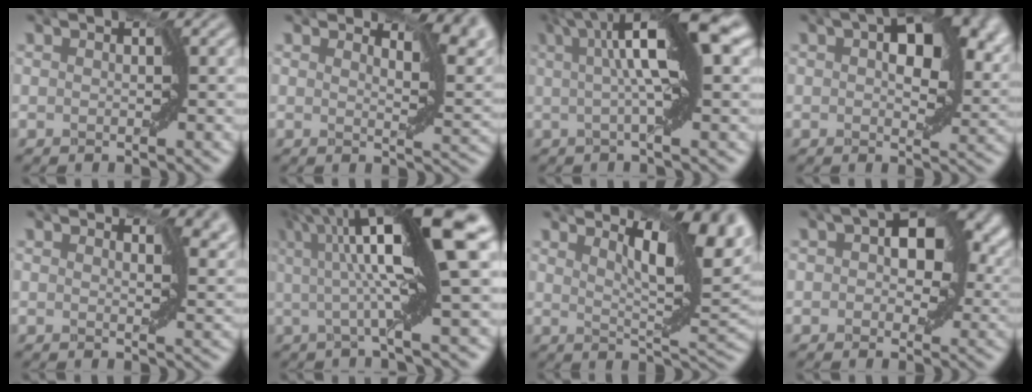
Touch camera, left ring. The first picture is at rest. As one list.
[{"total": 5.2, "force": [3.0, 2.2, 3.7], "torque": [-0.059, -0.001, 0.046]}, {"total": 8.3, "force": [2.4, 1.2, 7.9], "torque": [-0.120, 0.009, 0.032]}, {"total": 8.8, "force": [3.1, 4.6, 6.9], "torque": [-0.094, 0.007, 0.041]}, {"total": 4.2, "force": [2.1, 2.2, 2.9], "torque": [-0.040, -0.005, 0.030]}, {"total": 11.1, "force": [2.8, 1.4, 10.6], "torque": [-0.153, 0.008, 0.044]}, {"total": 9.9, "force": [4.4, 2.2, 8.5], "torque": [-0.126, 0.012, 0.073]}, {"total": 9.4, "force": [2.6, 5.7, 7.1], "torque": [-0.087, 0.015, 0.029]}]